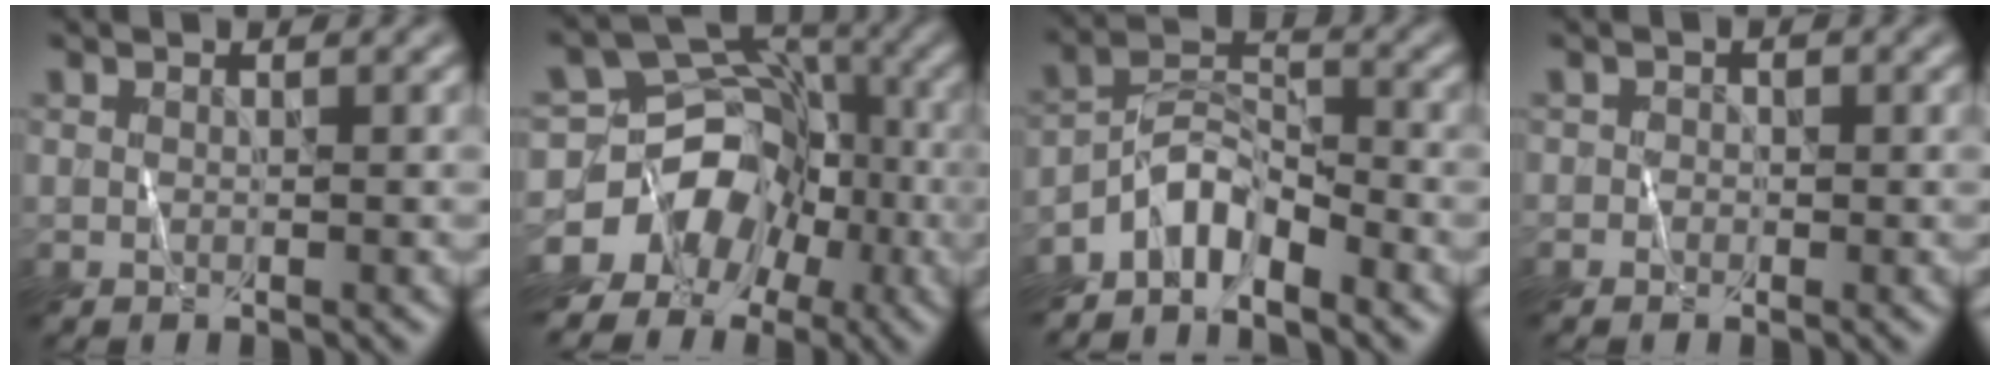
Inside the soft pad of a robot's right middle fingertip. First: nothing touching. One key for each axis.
{"total": 8.7, "fx": -4.8, "fy": 6.9, "fz": 2.1, "tx": -0.025, "ty": 0.011, "tz": -0.095}
{"total": 4.4, "fx": -3.7, "fy": 1.3, "fz": 1.9, "tx": -0.030, "ty": 0.012, "tz": -0.077}
{"total": 0.8, "fx": -0.6, "fy": 0.2, "fz": -0.5, "tx": 0.011, "ty": -0.003, "tz": -0.011}